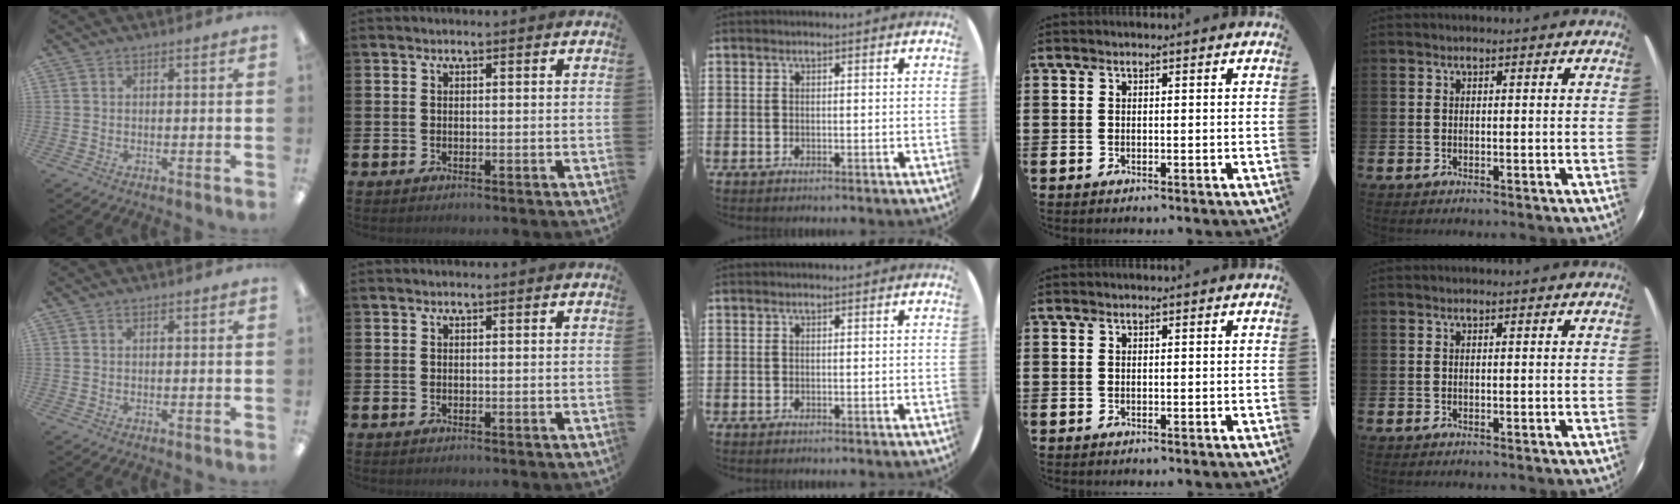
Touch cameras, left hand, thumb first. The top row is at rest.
{}